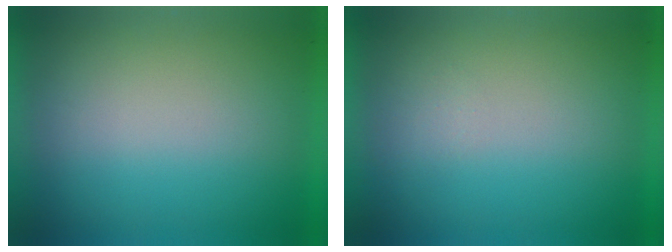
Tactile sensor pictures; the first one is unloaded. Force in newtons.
{"total": 1.3}